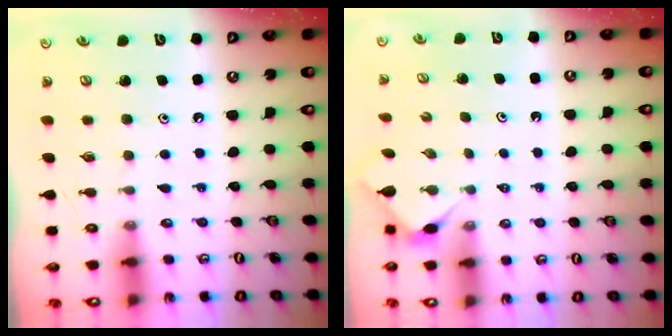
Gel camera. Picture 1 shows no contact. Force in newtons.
{"total": 2.5, "press": 2.4, "slide": 0.5}